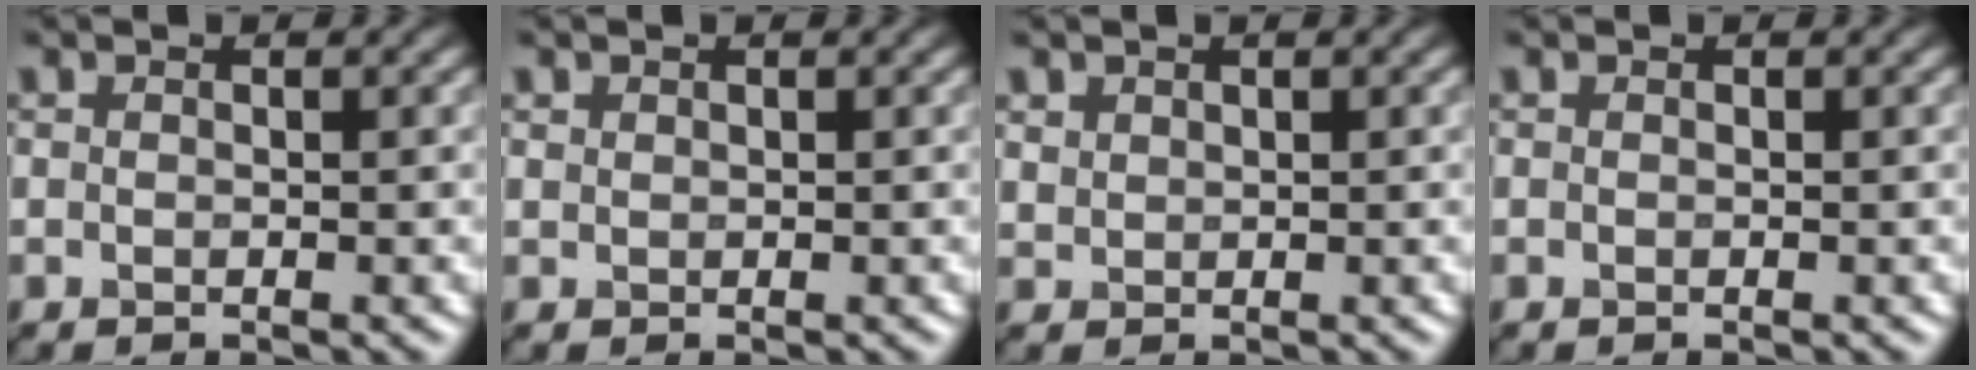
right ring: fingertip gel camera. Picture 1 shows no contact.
{"total": 1.0, "force": [0.0, -0.6, -0.8], "torque": [-0.007, -0.003, 0.008]}
{"total": 1.6, "force": [0.2, -0.8, -1.4], "torque": [-0.004, -0.005, 0.032]}
{"total": 0.0}